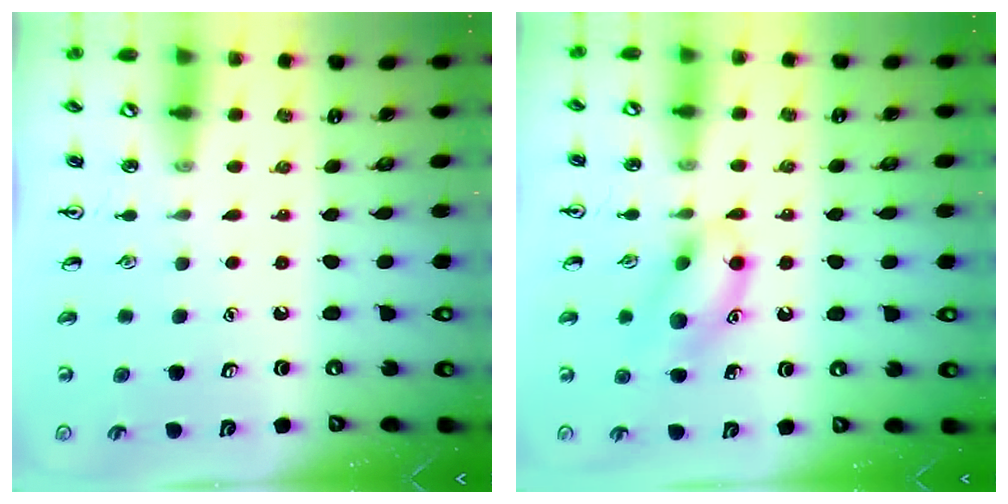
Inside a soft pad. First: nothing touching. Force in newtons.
{"total": 12.1, "press": 12.1, "slide": 0.8}